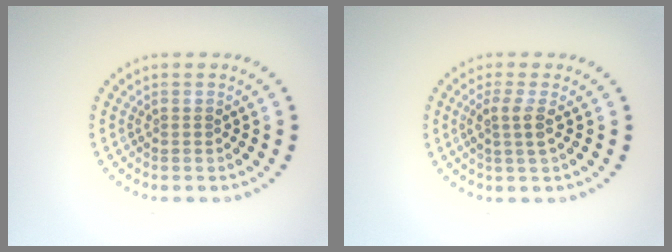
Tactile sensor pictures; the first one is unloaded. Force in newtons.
{"total": 1.9, "press": 1.6, "slide": 1.0}